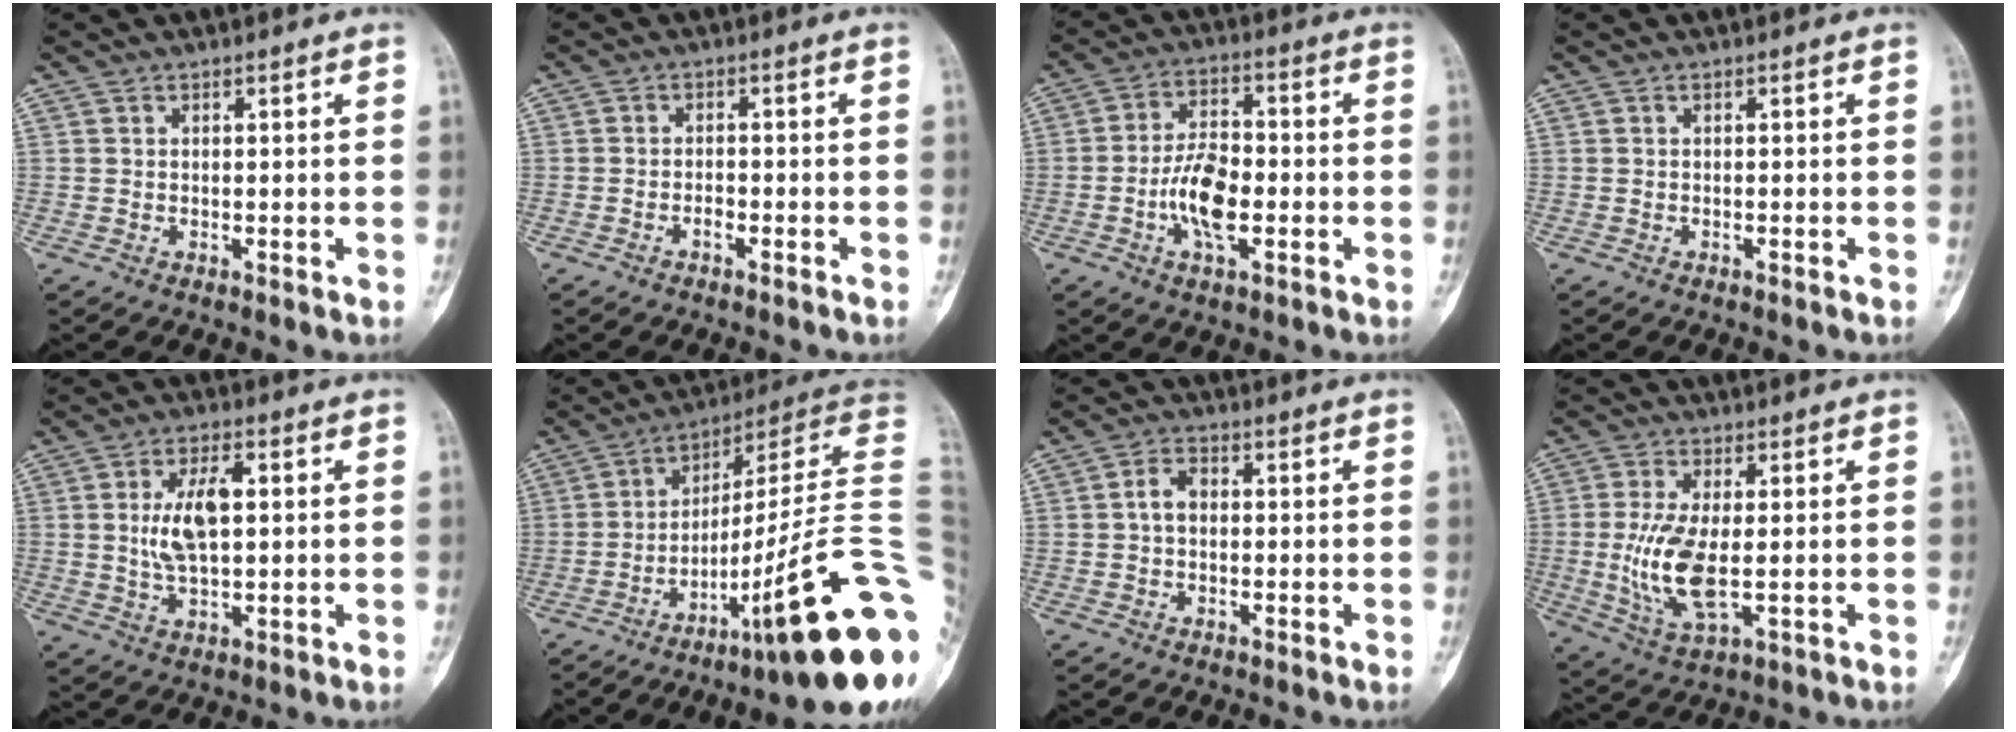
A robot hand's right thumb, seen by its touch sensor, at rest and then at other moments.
{"total": 1.5, "force": [-1.0, 0.6, 1.0], "torque": [-0.020, 0.009, -0.019]}
{"total": 9.3, "force": [-2.4, 4.5, 7.8], "torque": [-0.139, 0.017, -0.047]}
{"total": 0.5, "force": [-0.3, 0.1, 0.4], "torque": [-0.011, 0.004, -0.003]}
{"total": 8.8, "force": [1.2, 4.1, 7.7], "torque": [-0.139, 0.001, 0.023]}
{"total": 27.7, "force": [-8.7, 3.9, 26.0], "torque": [-0.288, 0.061, -0.128]}
{"total": 3.3, "force": [0.0, 2.2, 2.4], "torque": [-0.041, 0.014, -0.006]}
{"total": 10.5, "force": [-0.8, 4.3, 9.5], "torque": [-0.201, -0.014, -0.008]}